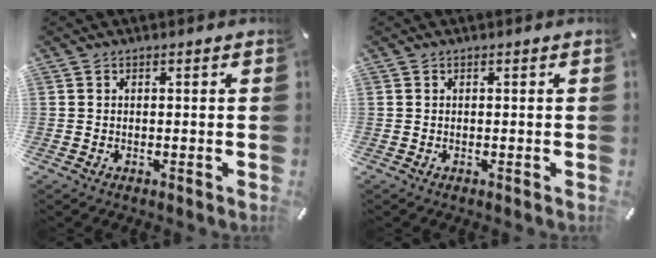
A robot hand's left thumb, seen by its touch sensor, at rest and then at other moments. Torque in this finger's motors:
{"motor_torque": [0.00, 0.00, 0.00, 0.00, 0.00]}